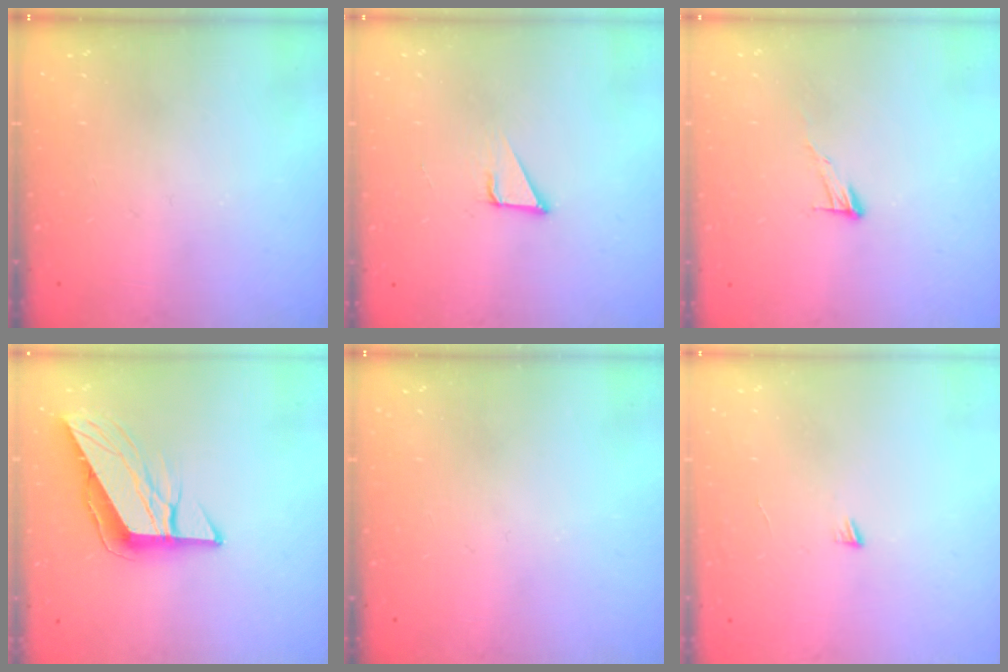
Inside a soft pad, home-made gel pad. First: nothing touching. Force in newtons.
{"total": 3.2, "press": 3.2, "slide": 0.2}
{"total": 5.6, "press": 5.6, "slide": 0.2}
{"total": 9.9, "press": 9.9, "slide": 0.9}
{"total": 0.0}
{"total": 3.1, "press": 3.1, "slide": 0.3}